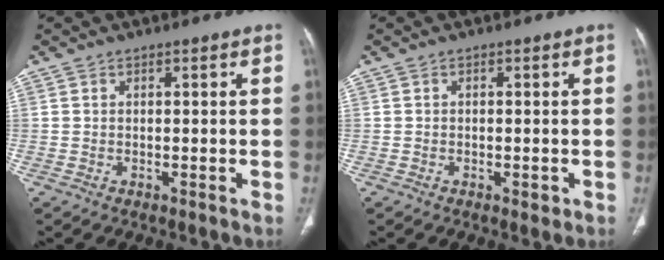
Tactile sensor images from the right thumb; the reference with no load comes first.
{"total": 1.3, "force": [-0.5, 0.8, 0.9], "torque": [-0.008, 0.000, -0.006]}